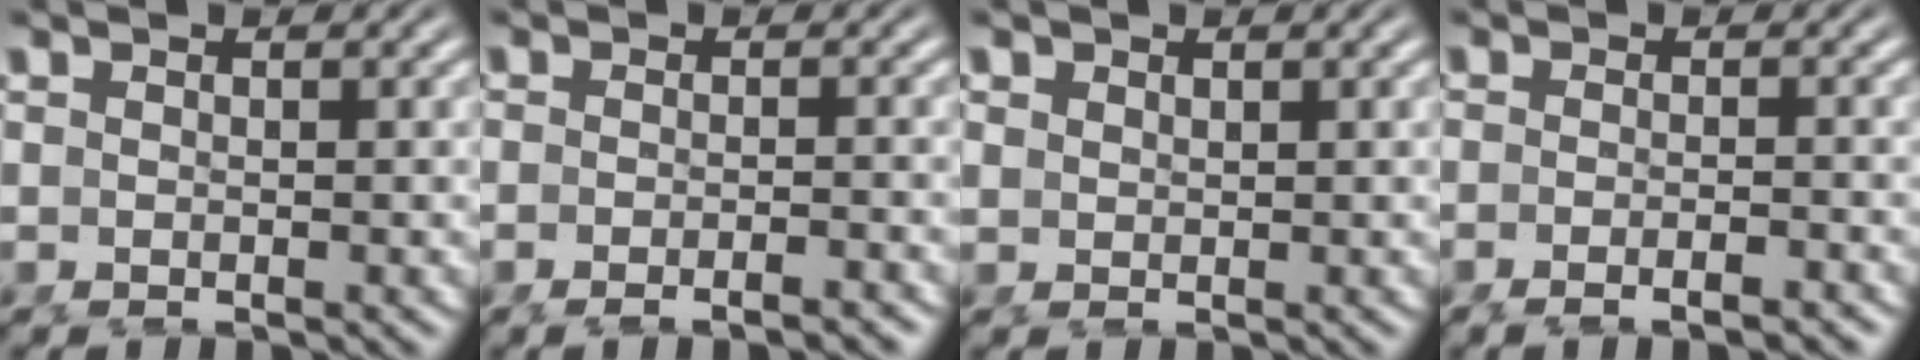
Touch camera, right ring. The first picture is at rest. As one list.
[{"total": 2.1, "force": [-1.9, 0.1, 1.0], "torque": [-0.013, 0.002, -0.033]}, {"total": 0.8, "force": [0.7, 0.1, 0.2], "torque": [-0.002, -0.006, 0.024]}, {"total": 2.3, "force": [-2.0, 0.2, 1.1], "torque": [-0.019, -0.001, -0.035]}]